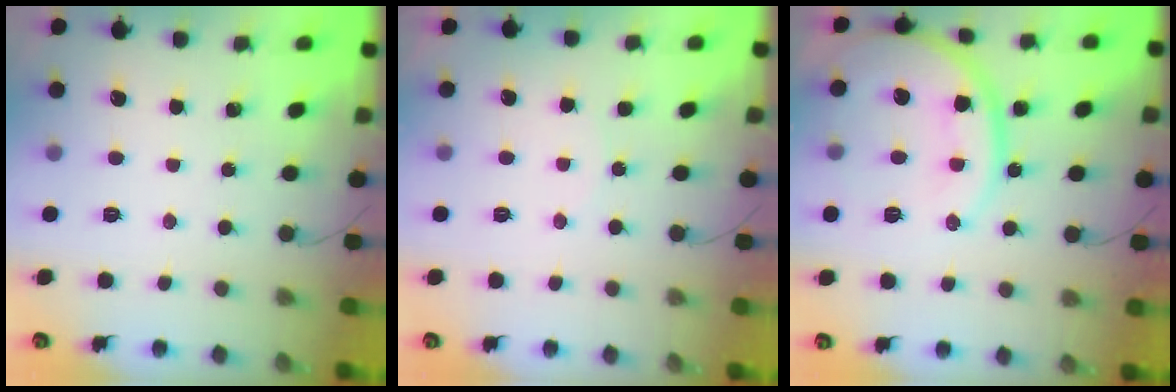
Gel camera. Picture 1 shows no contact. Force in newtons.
{"total": 2.6, "press": 2.5, "slide": 0.6}
{"total": 17.0, "press": 16.8, "slide": 2.1}